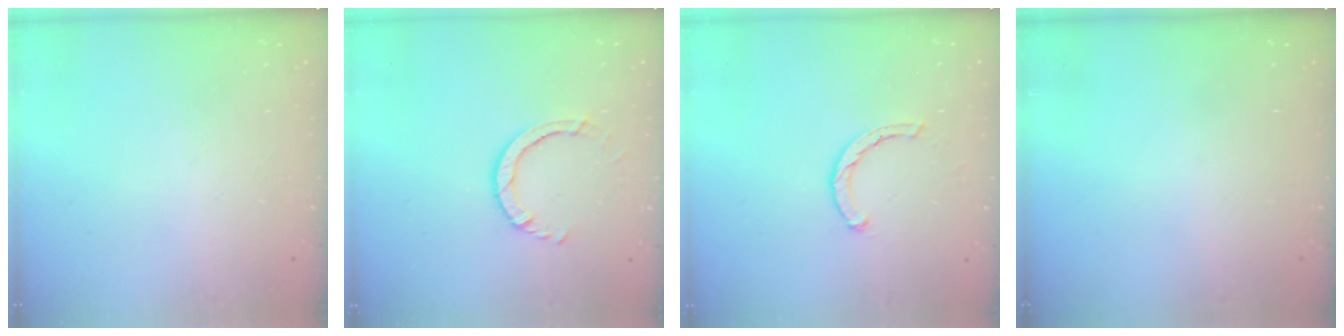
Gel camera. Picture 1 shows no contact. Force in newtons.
{"total": 3.8, "press": 3.8, "slide": 0.5}
{"total": 2.1, "press": 2.1, "slide": 0.1}
{"total": 0.0}